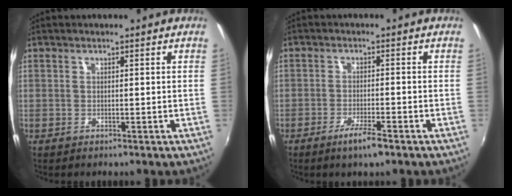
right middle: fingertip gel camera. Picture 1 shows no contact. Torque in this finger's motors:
{"motor_torque": [1.21, -0.92, 0.59, 0.20]}